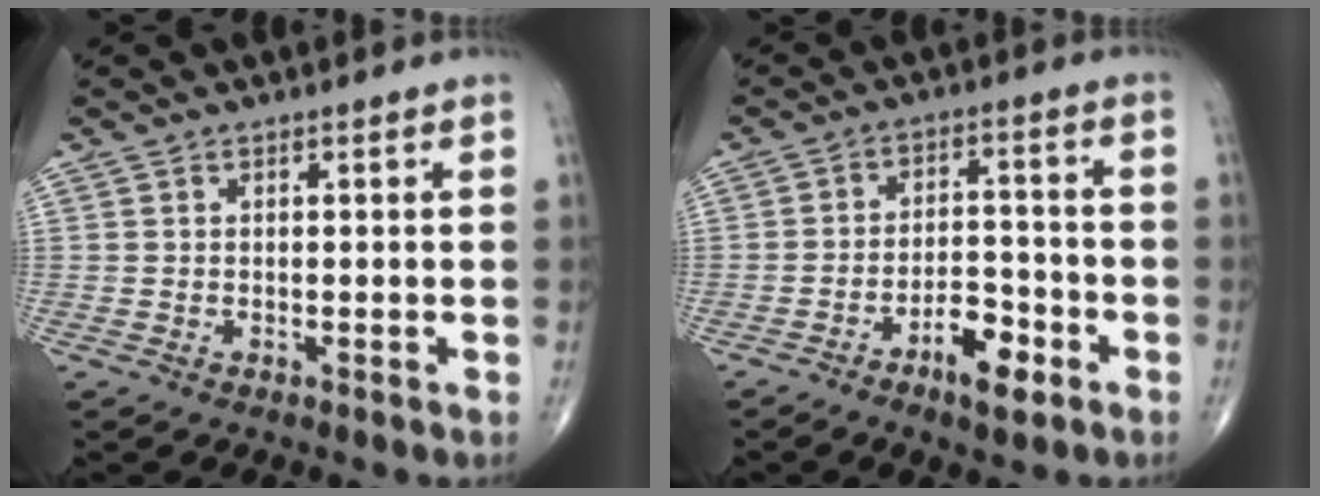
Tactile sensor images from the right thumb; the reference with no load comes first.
{"total": 7.8, "force": [-4.4, 3.2, 5.6], "torque": [-0.075, 0.032, -0.071]}